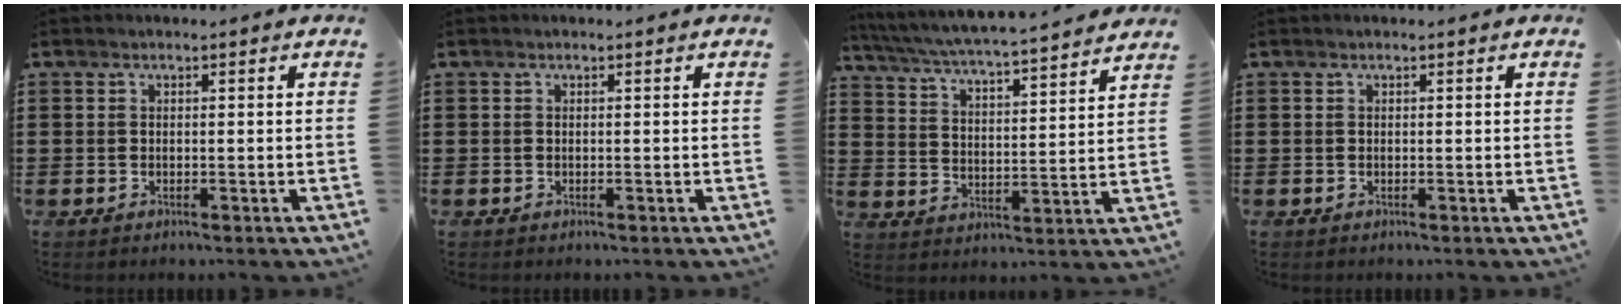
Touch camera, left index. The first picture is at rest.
{"total": 0.0}
{"total": 4.6, "force": [4.3, -0.4, 1.5], "torque": [-0.052, -0.037, 0.067]}
{"total": 0.0}